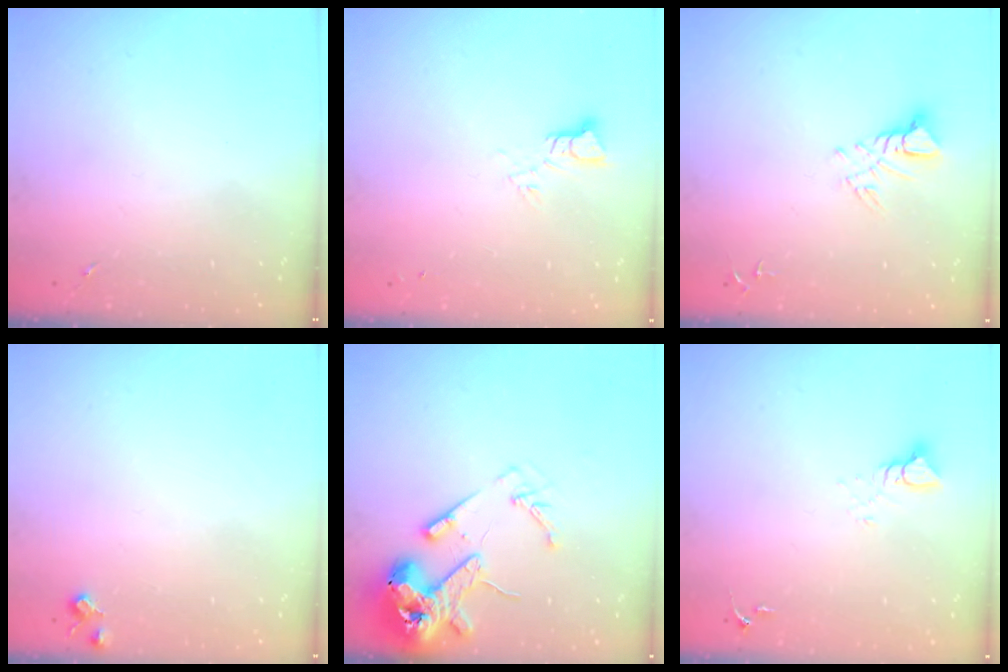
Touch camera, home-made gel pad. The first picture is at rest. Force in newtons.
{"total": 3.4, "press": 3.4, "slide": 0.1}
{"total": 6.0, "press": 6.0, "slide": 0.2}
{"total": 5.7, "press": 5.6, "slide": 0.9}
{"total": 14.8, "press": 14.6, "slide": 2.1}
{"total": 4.2, "press": 4.2, "slide": 0.2}